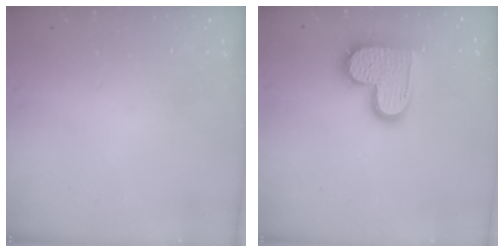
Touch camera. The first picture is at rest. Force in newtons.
{"total": 13.8, "press": 13.8, "slide": 0.6}